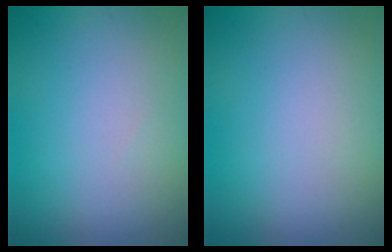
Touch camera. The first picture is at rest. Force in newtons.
{"total": 0.0}